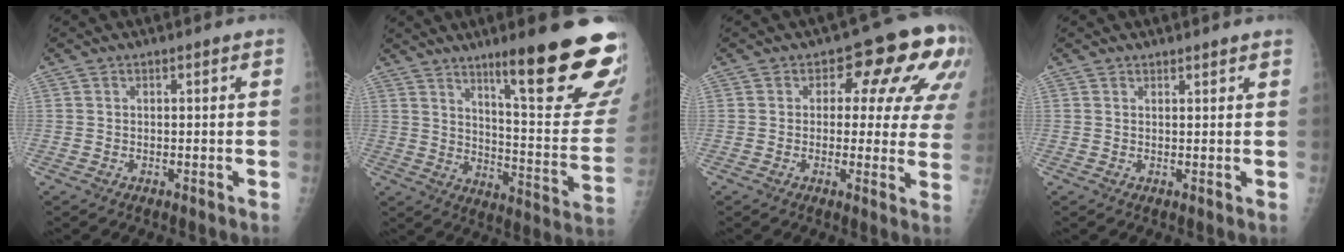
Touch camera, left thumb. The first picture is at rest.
{"total": 24.8, "force": [14.8, 3.7, 19.6], "torque": [-0.224, -0.083, 0.221]}
{"total": 13.2, "force": [4.6, 7.1, 10.1], "torque": [-0.068, -0.003, 0.043]}
{"total": 1.2, "force": [1.2, 0.3, 0.2], "torque": [0.003, -0.004, 0.017]}